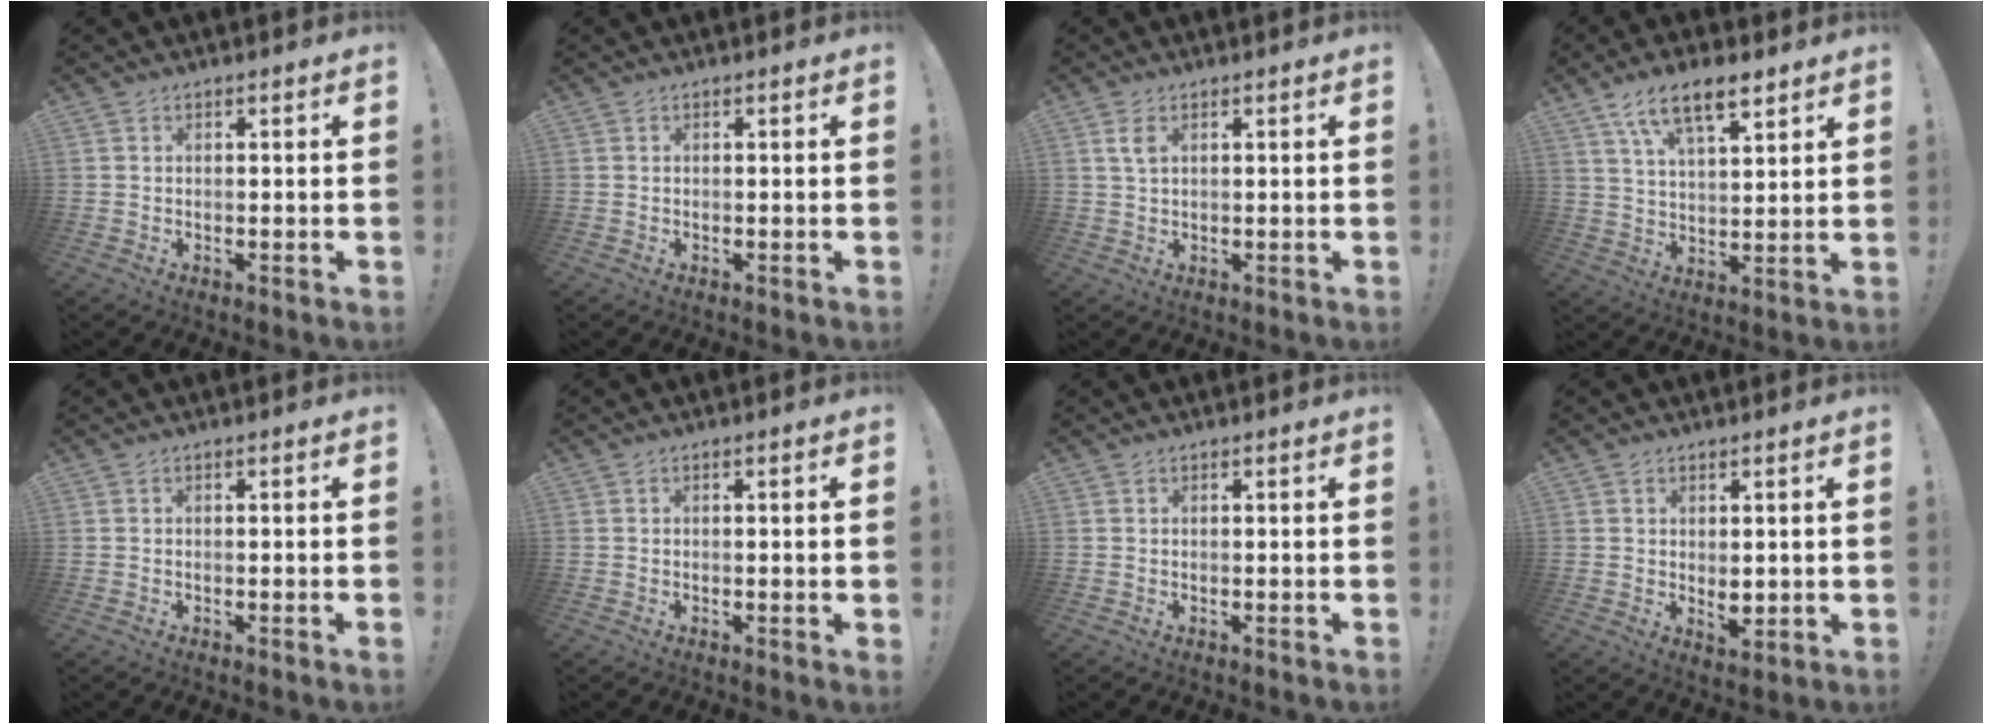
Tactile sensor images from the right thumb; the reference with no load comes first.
{"total": 0.0}
{"total": 3.4, "force": [1.4, 1.8, 2.5], "torque": [-0.035, -0.005, 0.024]}
{"total": 11.5, "force": [7.3, 4.2, 7.8], "torque": [-0.133, -0.026, 0.130]}
{"total": 0.5, "force": [-0.2, -0.1, 0.5], "torque": [-0.007, -0.001, -0.004]}
{"total": 1.6, "force": [-0.3, -0.3, 1.6], "torque": [-0.026, -0.002, -0.006]}
{"total": 0.0}
{"total": 3.8, "force": [0.6, 2.6, 2.7], "torque": [-0.025, -0.004, 0.012]}